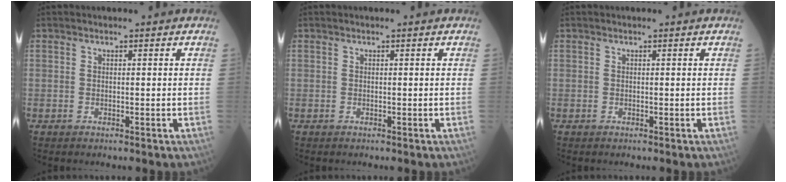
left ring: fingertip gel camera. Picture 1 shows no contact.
{"total": 0.0}
{"total": 0.0}